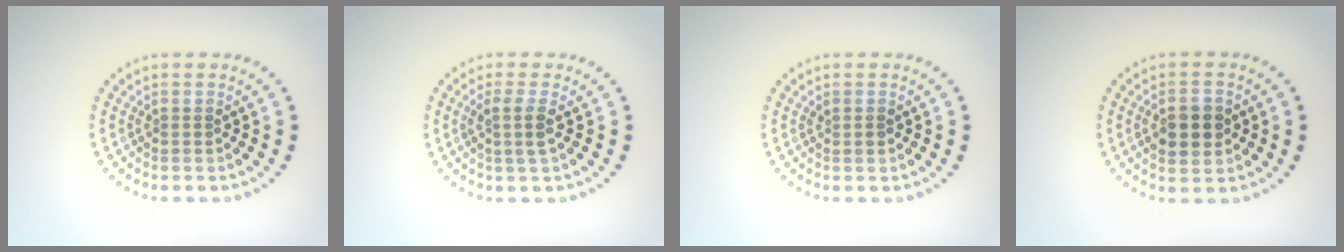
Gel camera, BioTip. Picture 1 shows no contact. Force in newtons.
{"total": 2.0, "press": 1.6, "slide": 1.1}
{"total": 0.7, "press": 0.7, "slide": 0.2}
{"total": 3.8, "press": 3.8, "slide": 0.0}